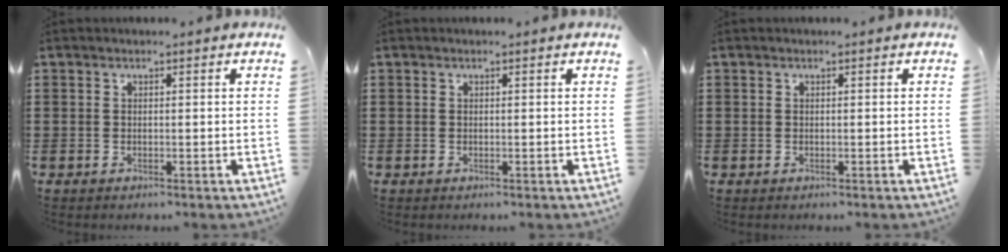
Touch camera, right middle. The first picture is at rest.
{"total": 0.0}
{"total": 0.0}